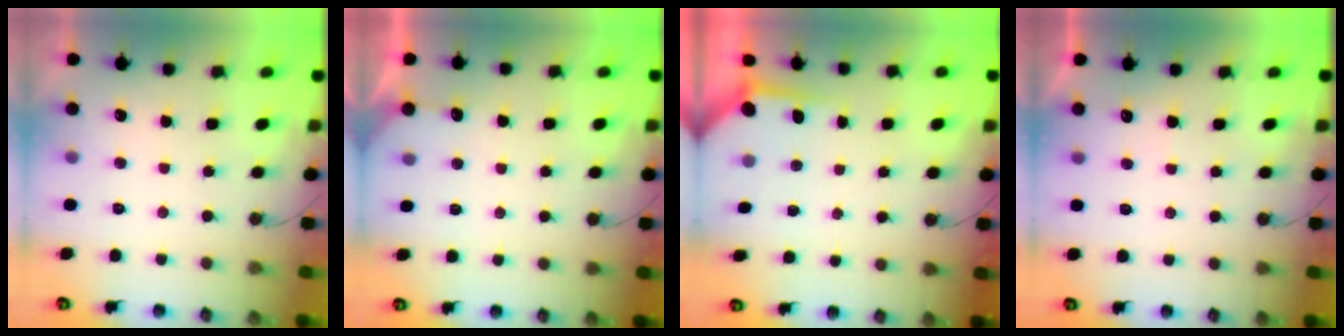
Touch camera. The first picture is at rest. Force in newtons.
{"total": 4.4, "press": 4.3, "slide": 0.6}
{"total": 3.6, "press": 3.5, "slide": 0.4}
{"total": 3.9, "press": 3.9, "slide": 0.5}